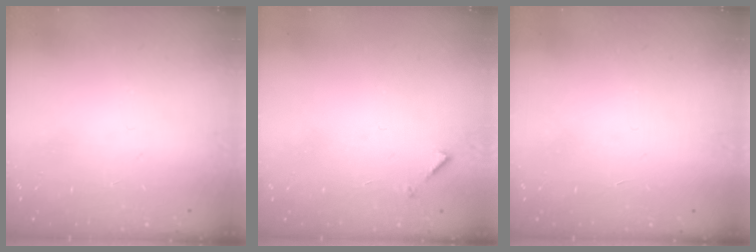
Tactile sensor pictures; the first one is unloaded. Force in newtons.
{"total": 5.0, "press": 4.9, "slide": 0.5}
{"total": 1.6, "press": 1.6, "slide": 0.1}